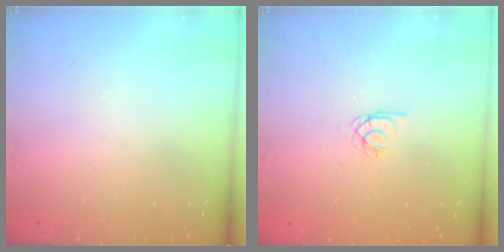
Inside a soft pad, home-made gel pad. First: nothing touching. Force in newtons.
{"total": 1.9, "press": 1.9, "slide": 0.2}